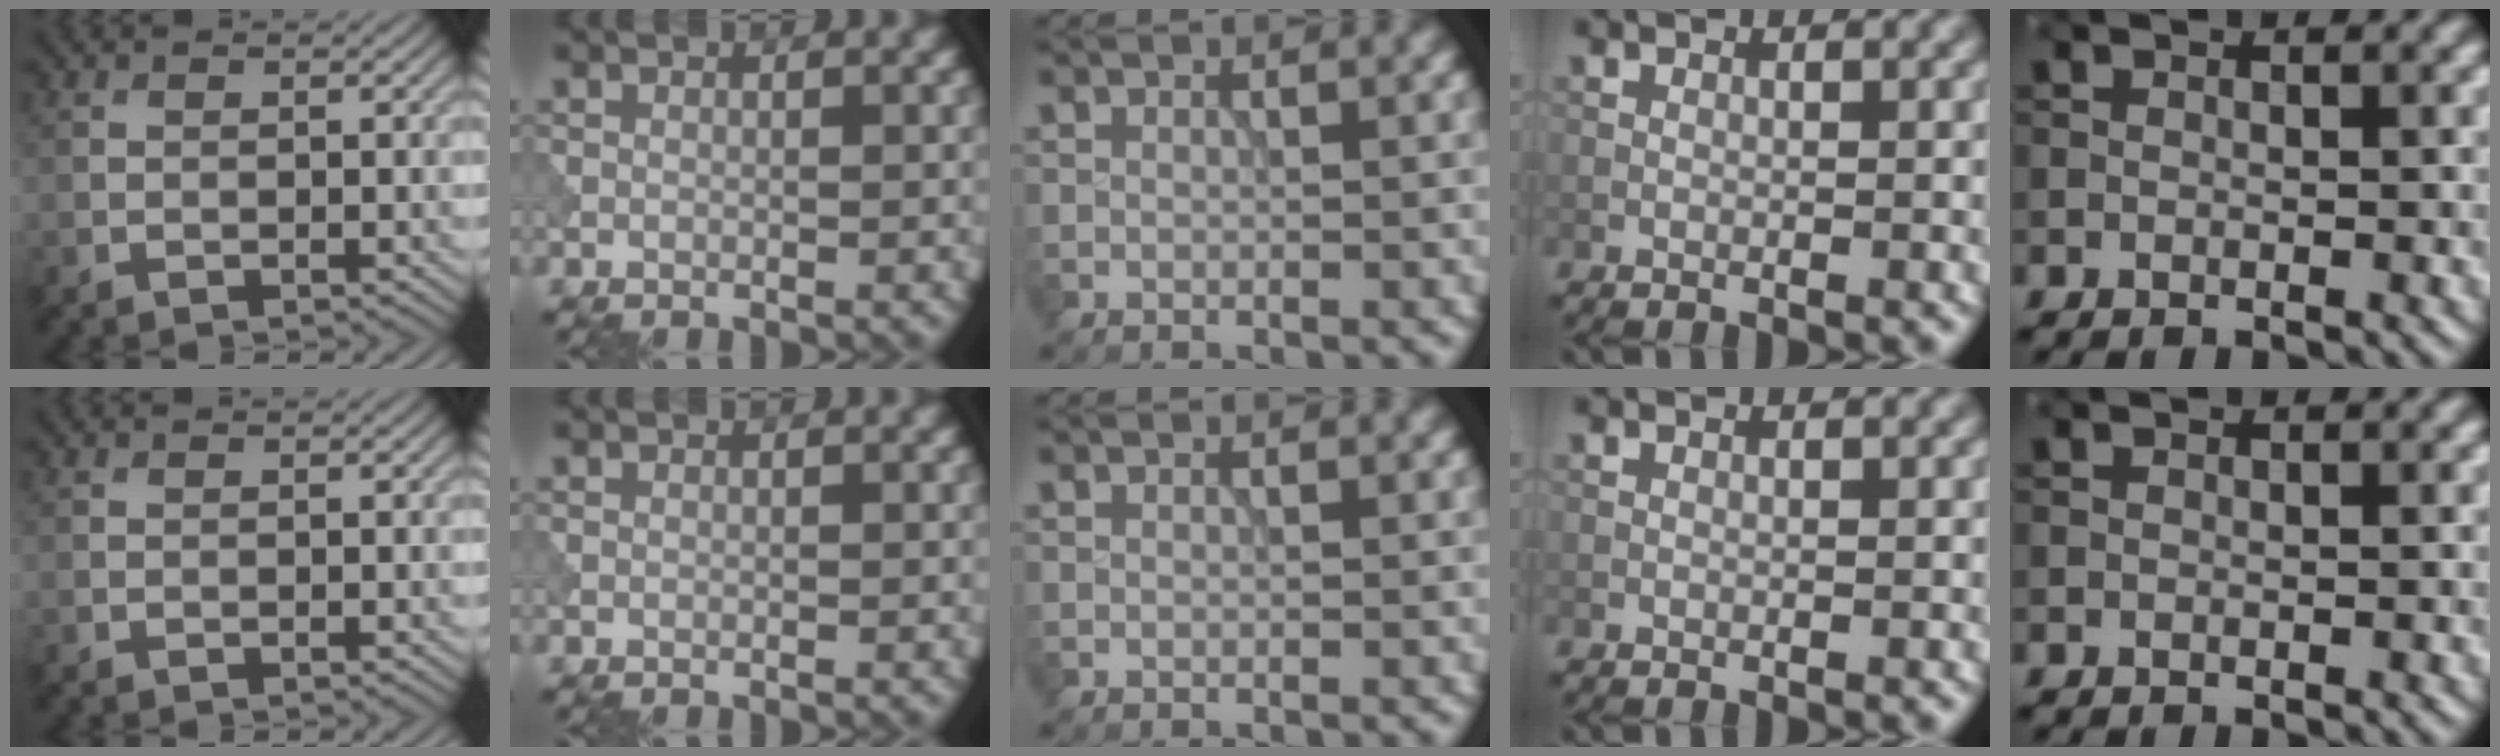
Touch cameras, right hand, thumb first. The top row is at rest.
{}